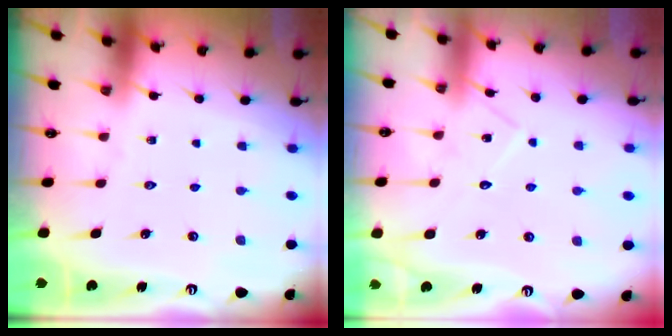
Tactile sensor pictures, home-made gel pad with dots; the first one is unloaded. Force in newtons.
{"total": 9.7, "press": 9.7, "slide": 0.7}